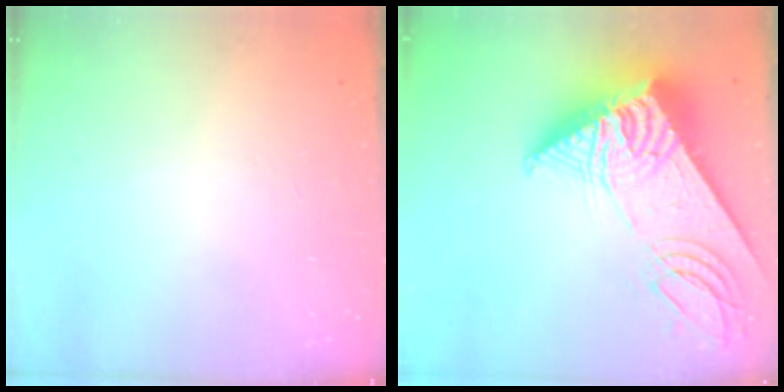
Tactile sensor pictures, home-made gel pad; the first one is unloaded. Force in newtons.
{"total": 20.0, "press": 19.8, "slide": 2.3}